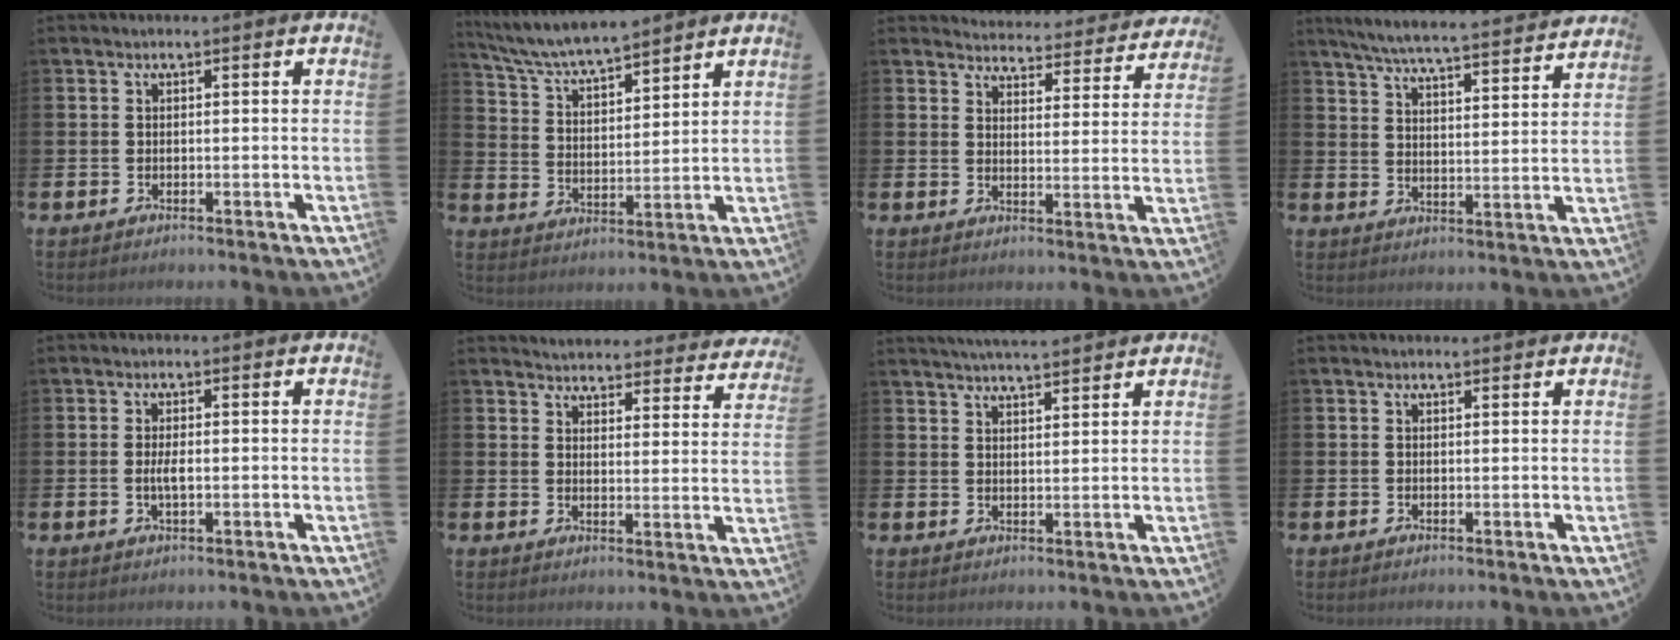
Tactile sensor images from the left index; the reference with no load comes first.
{"total": 6.5, "force": [6.3, 0.5, 1.4], "torque": [-0.059, -0.039, 0.112]}
{"total": 3.9, "force": [3.8, 0.7, 0.2], "torque": [-0.012, -0.036, 0.060]}
{"total": 6.3, "force": [6.0, 0.1, 1.9], "torque": [-0.056, -0.046, 0.101]}
{"total": 2.2, "force": [-0.1, 0.7, 2.1], "torque": [-0.039, 0.001, -0.004]}
{"total": 4.0, "force": [3.9, 0.7, -0.1], "torque": [-0.016, -0.032, 0.067]}
{"total": 4.3, "force": [4.3, 0.0, 0.6], "torque": [-0.021, -0.018, 0.079]}
{"total": 0.7, "force": [0.6, 0.1, 0.2], "torque": [0.004, -0.001, 0.009]}